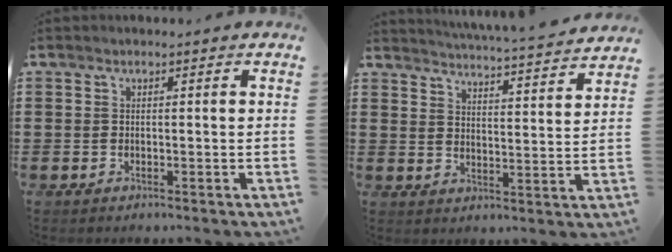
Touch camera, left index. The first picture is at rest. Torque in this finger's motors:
{"motor_torque": [2.14, 0.00, 0.38, 0.09]}